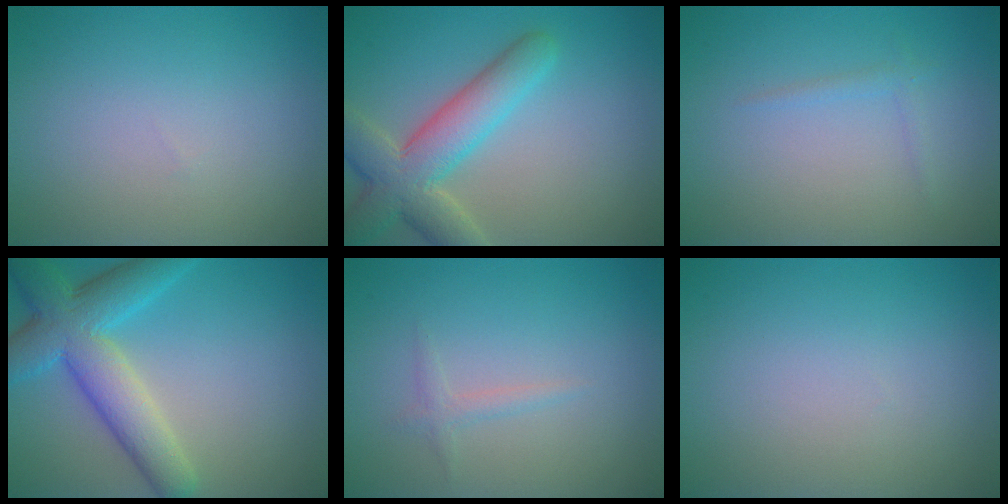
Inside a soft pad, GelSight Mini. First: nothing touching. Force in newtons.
{"total": 6.5, "press": 6.5, "slide": 0.4}
{"total": 0.8, "press": 0.8, "slide": 0.0}
{"total": 7.4, "press": 7.4, "slide": 0.3}
{"total": 1.0, "press": 1.0, "slide": 0.0}
{"total": 0.0}